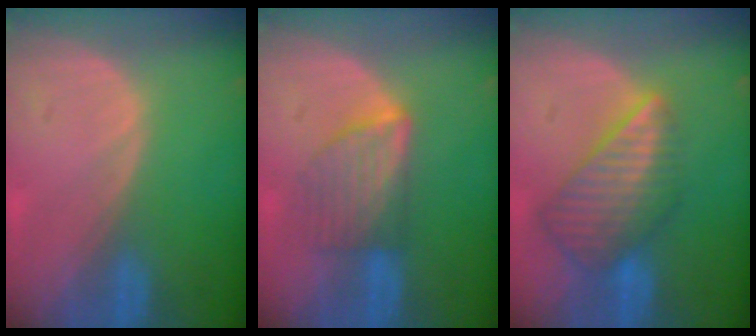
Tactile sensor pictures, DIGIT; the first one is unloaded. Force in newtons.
{"total": 5.9, "press": 5.7, "slide": 1.5}
{"total": 8.8, "press": 7.6, "slide": 4.4}